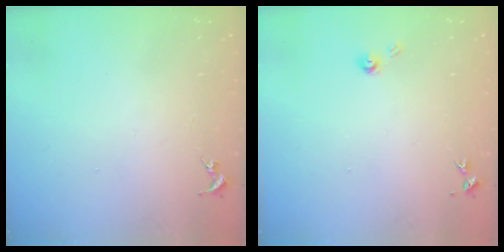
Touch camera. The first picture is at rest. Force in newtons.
{"total": 4.1, "press": 4.1, "slide": 0.4}